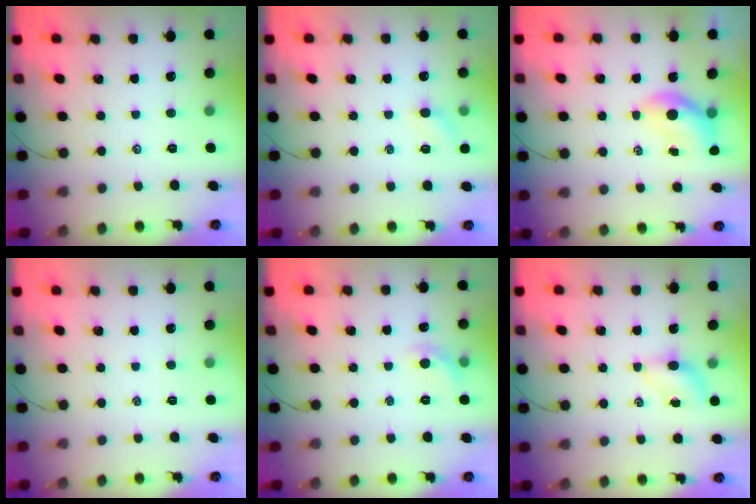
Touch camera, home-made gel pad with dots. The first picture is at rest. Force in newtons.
{"total": 5.7, "press": 5.3, "slide": 2.0}
{"total": 5.6, "press": 5.6, "slide": 0.4}
{"total": 0.0}
{"total": 5.7, "press": 5.6, "slide": 1.1}
{"total": 4.0, "press": 3.9, "slide": 1.2}